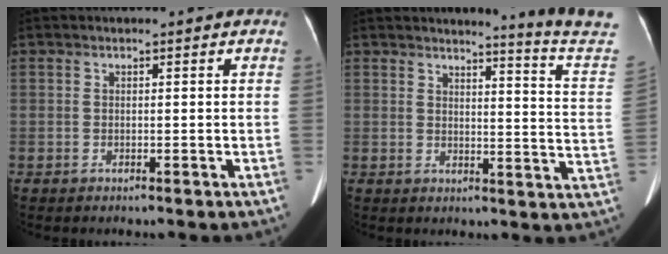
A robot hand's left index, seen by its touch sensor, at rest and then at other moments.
{"total": 11.6, "force": [10.9, -3.3, 1.8], "torque": [-0.031, -0.117, 0.115]}